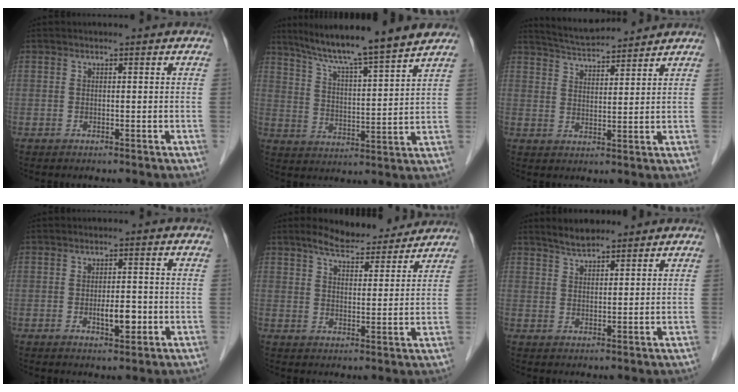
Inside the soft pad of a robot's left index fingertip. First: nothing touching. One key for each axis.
{"total": 14.2, "fx": 12.5, "fy": -0.5, "fz": 6.8, "tx": -0.116, "ty": 0.015, "tz": 0.192}
{"total": 8.2, "fx": 7.9, "fy": 0.6, "fz": 2.0, "tx": -0.048, "ty": 0.024, "tz": 0.135}
{"total": 3.6, "fx": -1.0, "fy": 1.3, "fz": 3.2, "tx": -0.053, "ty": 0.000, "tz": -0.012}
{"total": 9.7, "fx": 8.8, "fy": 2.3, "fz": 3.6, "tx": -0.057, "ty": 0.017, "tz": 0.130}
{"total": 3.9, "fx": 3.5, "fy": 1.0, "fz": 1.3, "tx": -0.030, "ty": 0.011, "tz": 0.064}